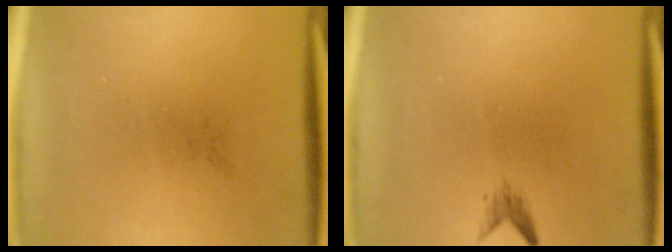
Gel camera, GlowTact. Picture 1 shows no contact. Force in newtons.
{"total": 1.1}